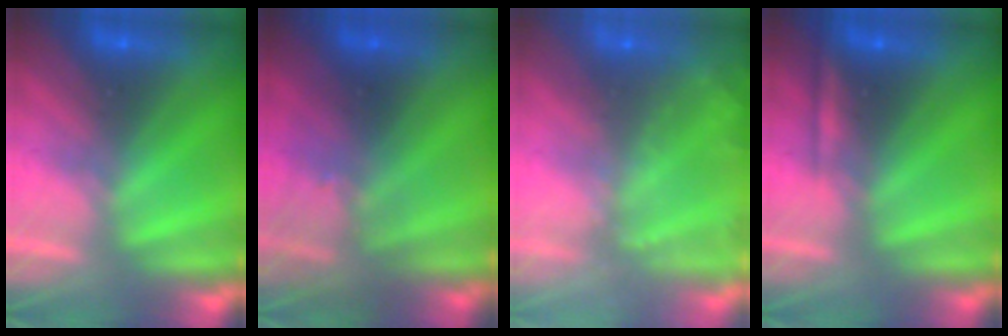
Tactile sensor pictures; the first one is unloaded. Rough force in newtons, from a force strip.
{"total": 2.8}
{"total": 6.2}
{"total": 2.2}